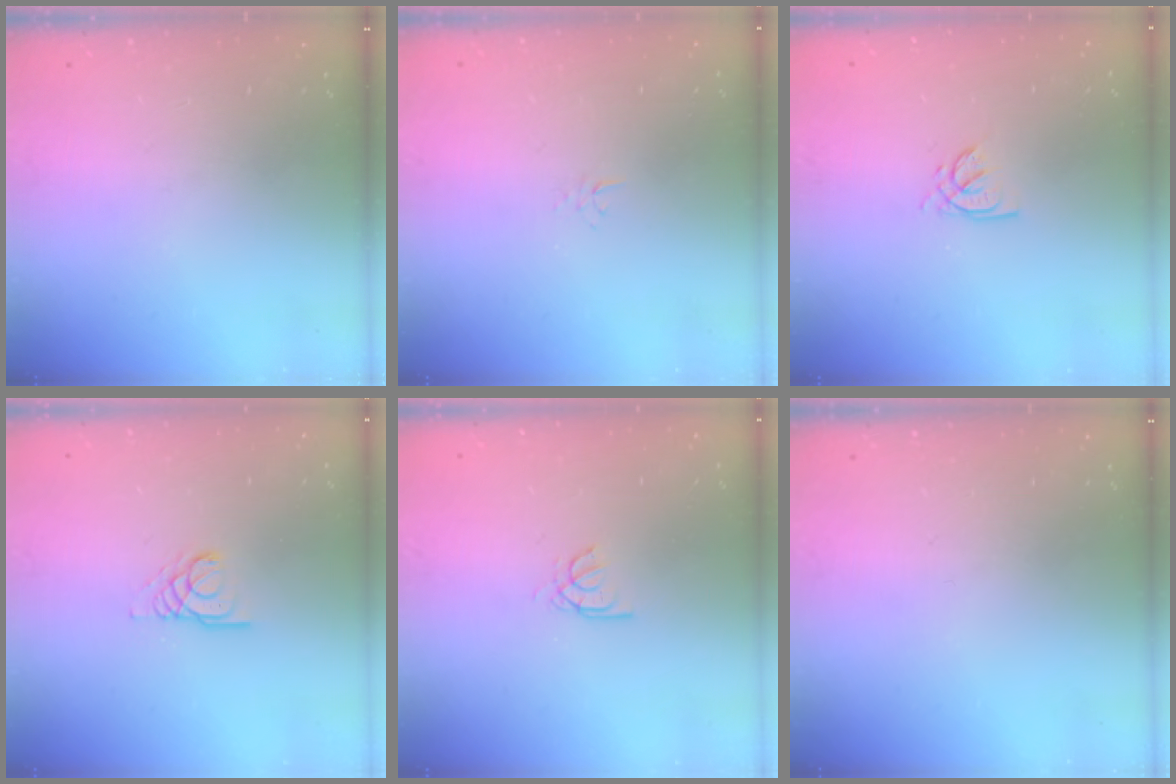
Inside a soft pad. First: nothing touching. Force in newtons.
{"total": 2.6, "press": 2.6, "slide": 0.3}
{"total": 2.6, "press": 2.6, "slide": 0.2}
{"total": 3.4, "press": 3.4, "slide": 0.3}
{"total": 2.4, "press": 2.4, "slide": 0.3}
{"total": 0.0}